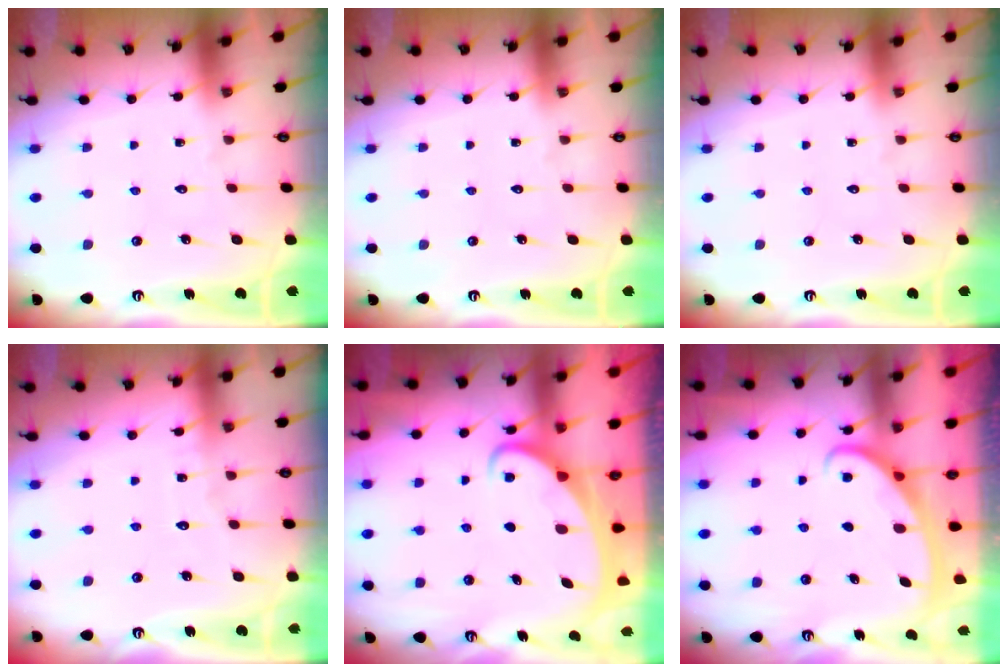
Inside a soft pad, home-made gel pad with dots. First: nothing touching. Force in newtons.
{"total": 0.0}
{"total": 0.0}
{"total": 2.5, "press": 2.5, "slide": 0.2}
{"total": 2.7, "press": 2.7, "slide": 0.3}
{"total": 2.8, "press": 2.8, "slide": 0.4}